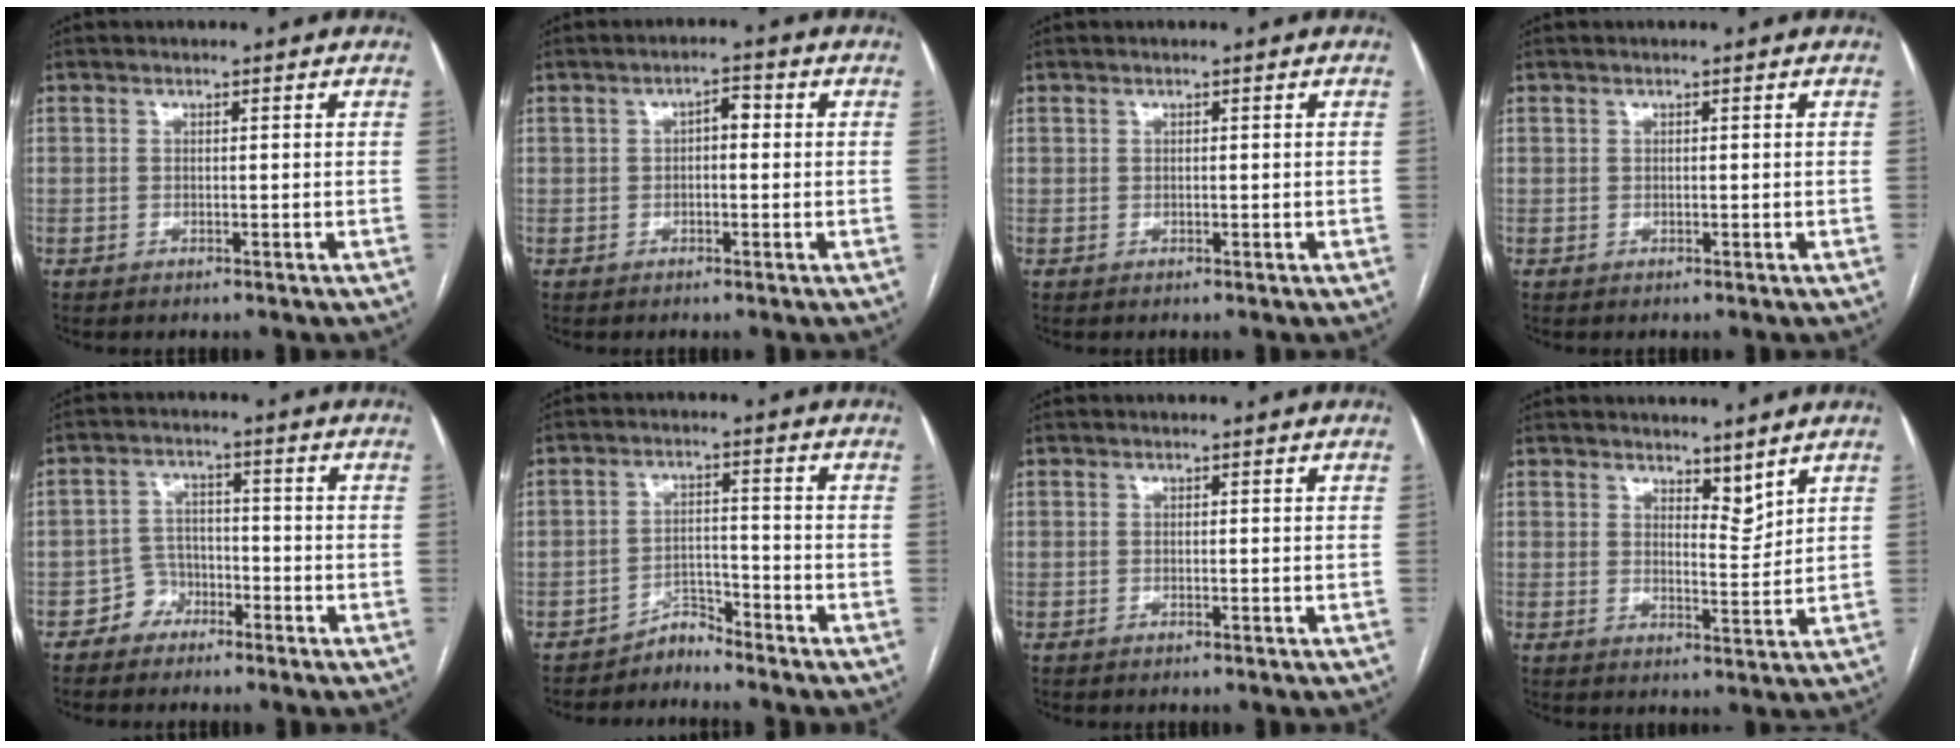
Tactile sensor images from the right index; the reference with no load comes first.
{"total": 2.7, "force": [0.3, 1.3, 2.3], "torque": [-0.036, 0.018, 0.003]}
{"total": 0.0}
{"total": 0.0}
{"total": 4.0, "force": [-2.5, 3.1, 0.2], "torque": [0.002, 0.014, -0.048]}
{"total": 3.1, "force": [-2.9, 0.8, -0.7], "torque": [0.023, 0.003, -0.049]}
{"total": 0.0}
{"total": 0.9, "force": [0.7, 0.3, 0.5], "torque": [-0.011, -0.003, 0.012]}